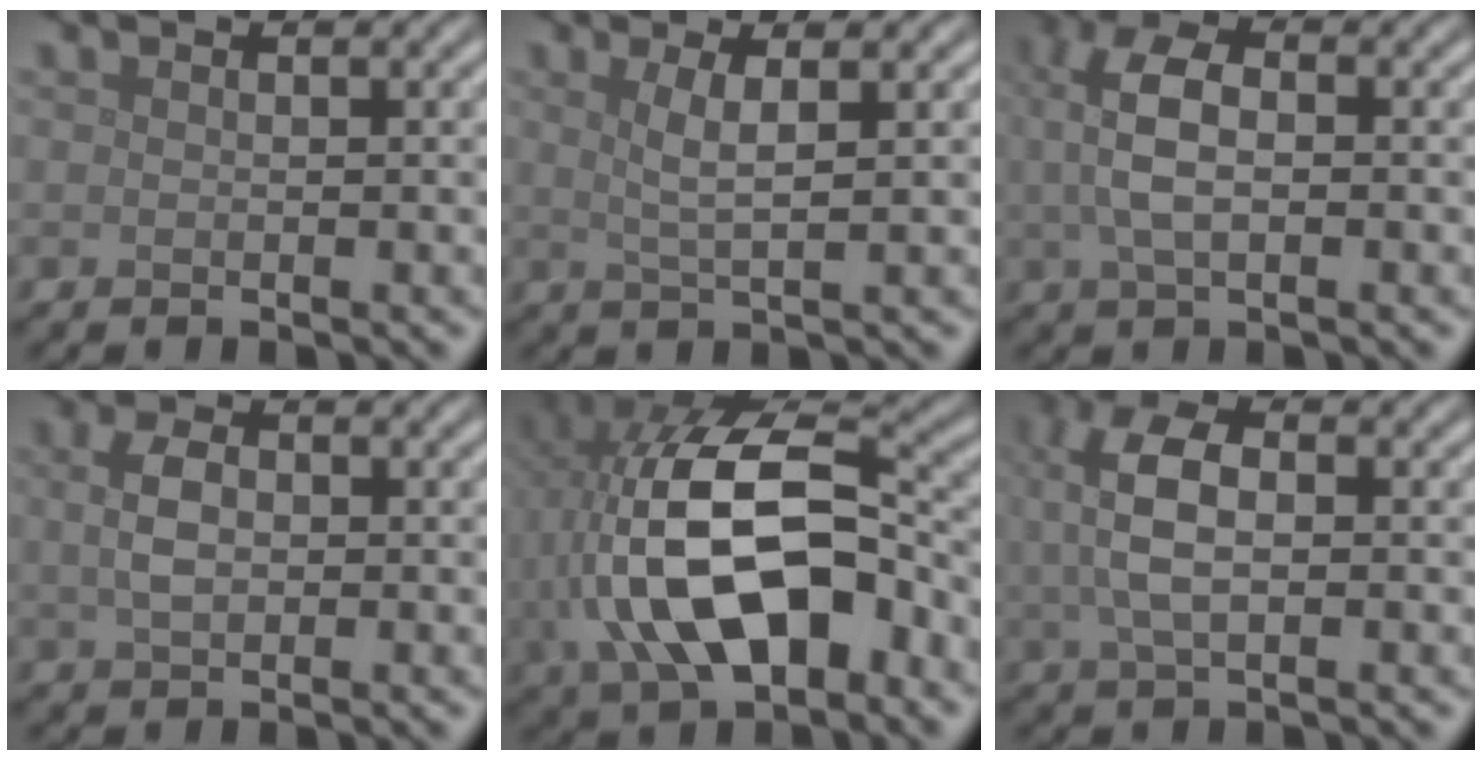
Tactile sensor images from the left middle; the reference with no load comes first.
{"total": 2.8, "force": [0.8, 0.6, 2.6], "torque": [-0.046, 0.000, 0.014]}
{"total": 5.1, "force": [0.5, 2.6, 4.4], "torque": [-0.096, 0.010, 0.007]}
{"total": 2.9, "force": [0.2, 1.7, 2.3], "torque": [-0.050, 0.003, 0.003]}
{"total": 14.2, "force": [-1.7, 7.8, 11.7], "torque": [-0.227, 0.003, -0.037]}
{"total": 5.8, "force": [0.8, 2.9, 5.0], "torque": [-0.108, 0.012, 0.009]}